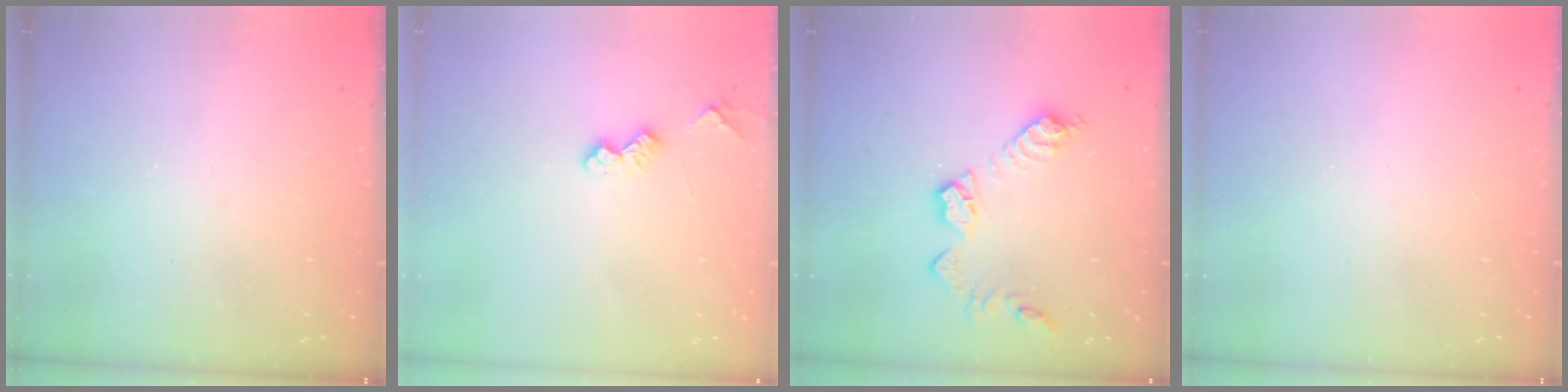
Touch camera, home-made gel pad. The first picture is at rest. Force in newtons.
{"total": 4.9, "press": 4.9, "slide": 0.7}
{"total": 11.6, "press": 11.6, "slide": 0.3}
{"total": 0.0}